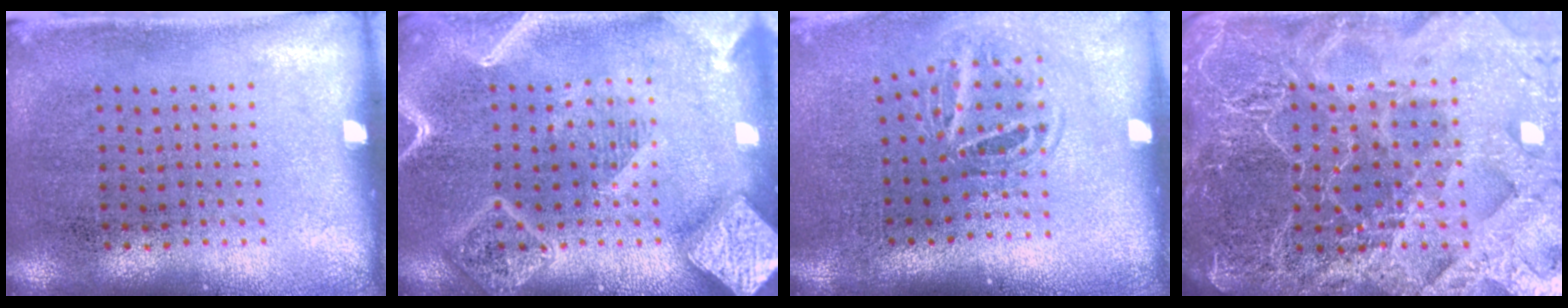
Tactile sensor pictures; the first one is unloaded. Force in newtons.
{"total": 3.2, "press": 3.2, "slide": 0.4}
{"total": 1.8, "press": 1.2, "slide": 1.4}
{"total": 5.5, "press": 4.8, "slide": 2.6}